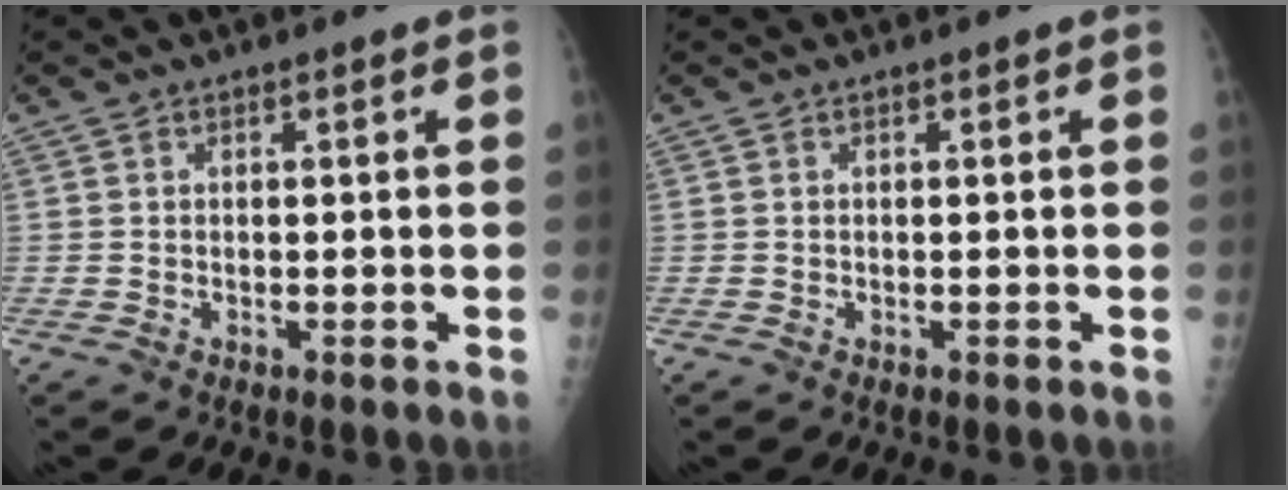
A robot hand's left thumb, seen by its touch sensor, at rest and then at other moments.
{"total": 0.0}